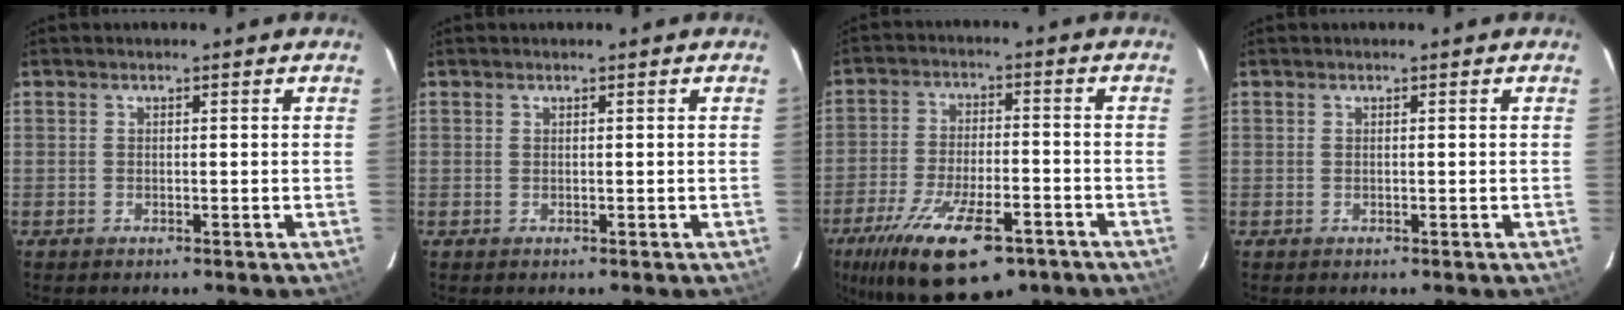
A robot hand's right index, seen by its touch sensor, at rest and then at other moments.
{"total": 0.0}
{"total": 18.9, "force": [-11.8, 7.1, 13.0], "torque": [-0.253, -0.041, -0.188]}
{"total": 0.0}